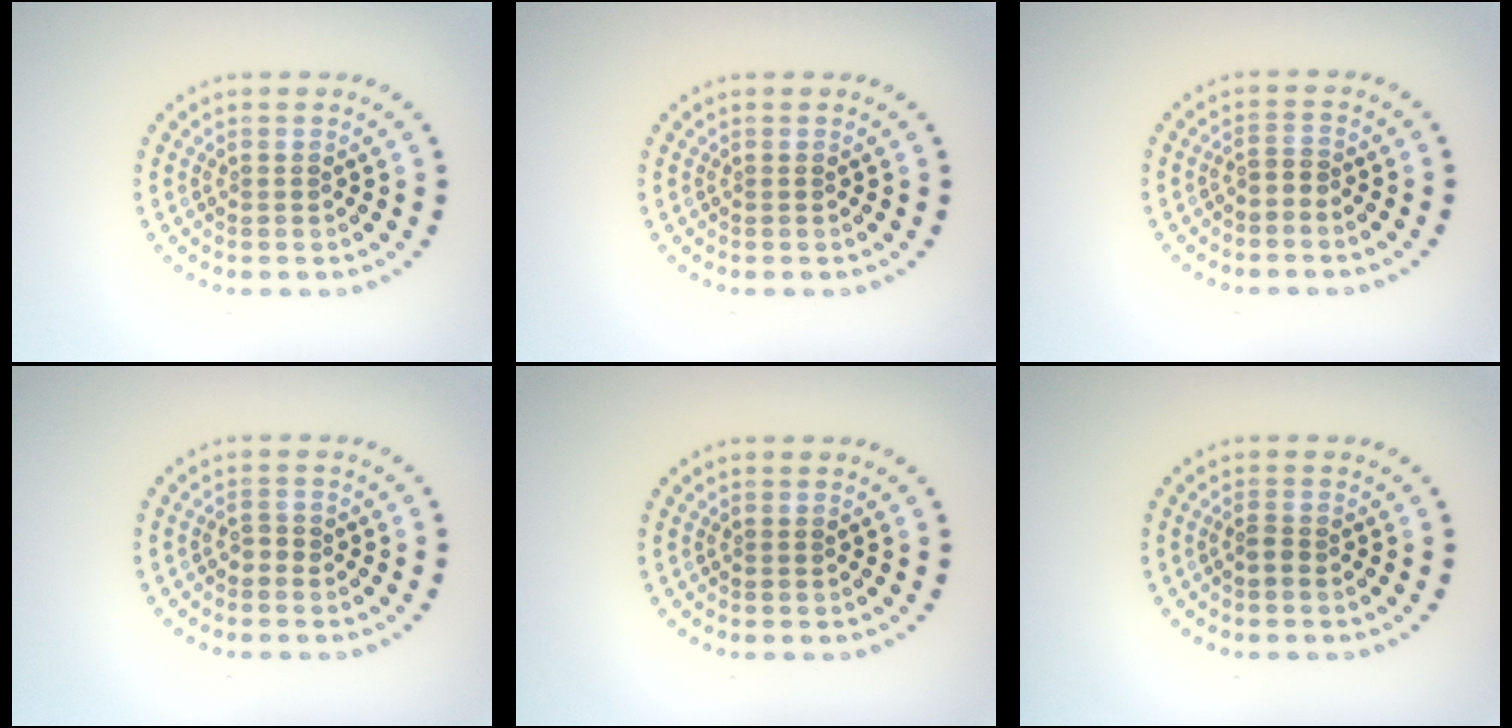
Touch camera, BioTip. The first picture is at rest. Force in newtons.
{"total": 0.0}
{"total": 0.9, "press": 0.6, "slide": 0.6}
{"total": 0.9, "press": 0.8, "slide": 0.4}
{"total": 0.0}
{"total": 1.0, "press": 0.8, "slide": 0.7}